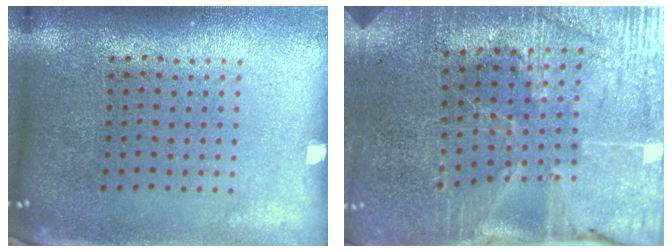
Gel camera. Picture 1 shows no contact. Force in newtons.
{"total": 3.4, "press": 3.4, "slide": 0.3}